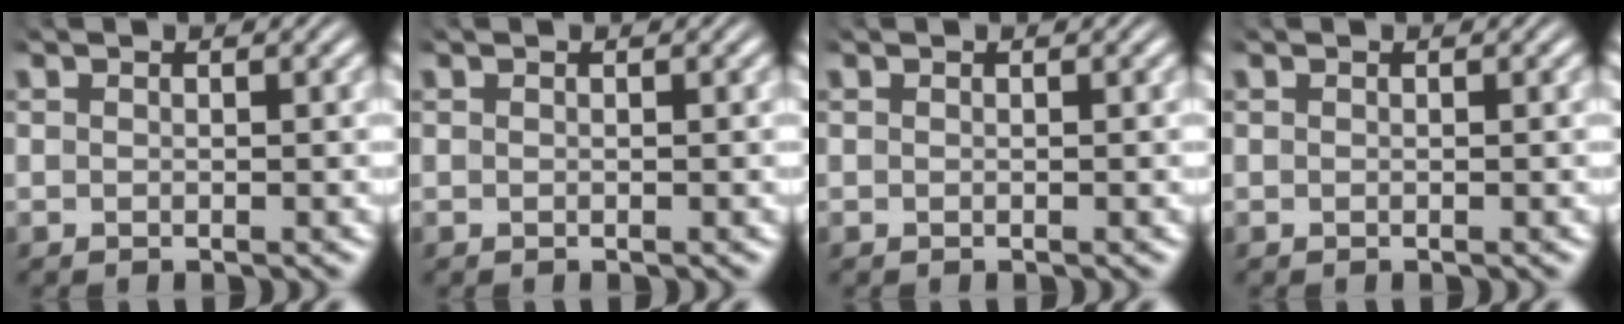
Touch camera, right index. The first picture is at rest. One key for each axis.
{"total": 0.0}
{"total": 0.0}
{"total": 0.0}